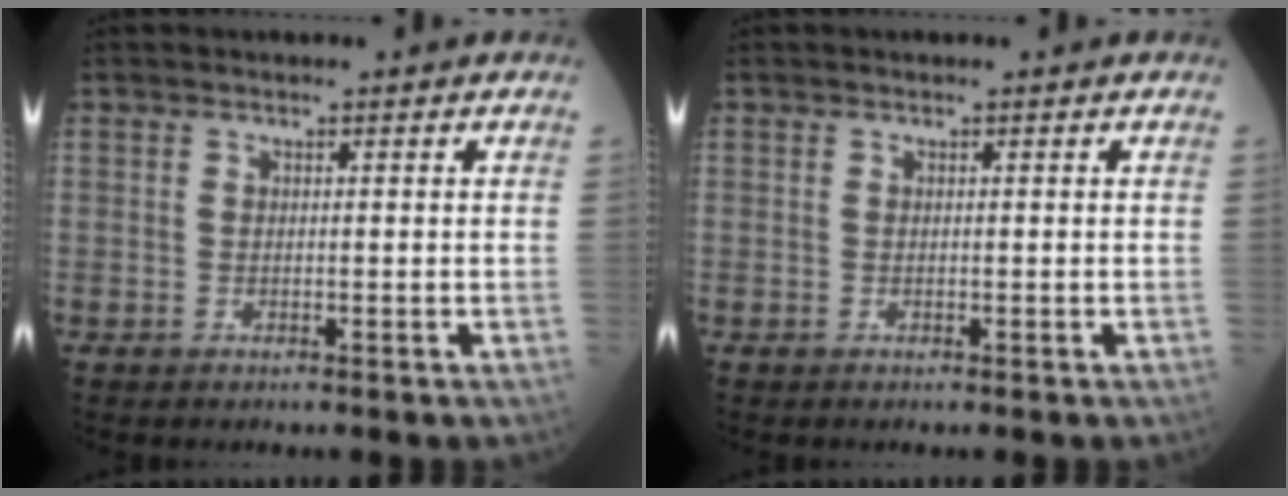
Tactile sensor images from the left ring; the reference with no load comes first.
{"total": 0.0}